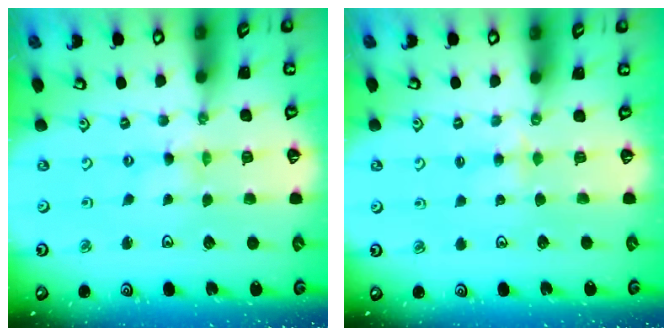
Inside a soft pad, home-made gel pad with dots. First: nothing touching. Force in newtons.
{"total": 2.6, "press": 2.5, "slide": 0.4}